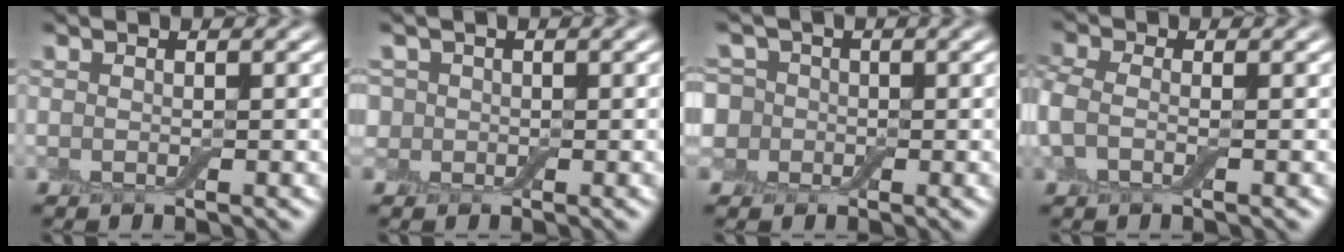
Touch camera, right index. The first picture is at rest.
{"total": 3.2, "force": [1.0, 2.8, 1.2], "torque": [-0.014, 0.017, -0.003]}
{"total": 6.6, "force": [1.5, 5.6, 3.1], "torque": [-0.046, 0.036, -0.024]}
{"total": 2.7, "force": [-0.3, 1.8, 2.0], "torque": [-0.052, 0.006, -0.015]}